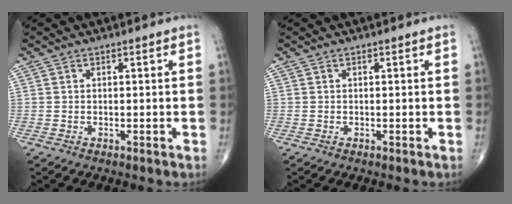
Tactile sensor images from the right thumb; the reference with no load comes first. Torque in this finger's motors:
{"motor_torque": [0.00, 0.00, -0.02, 0.02, 0.00]}